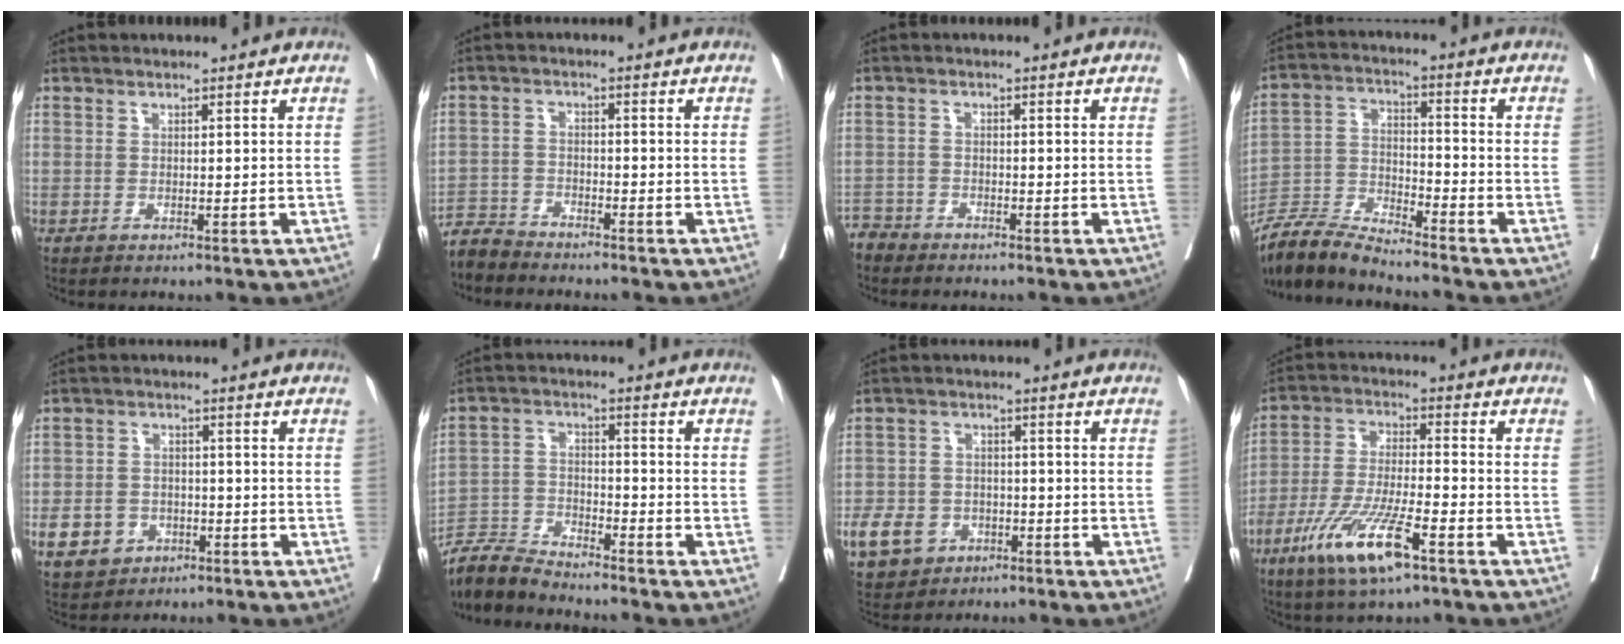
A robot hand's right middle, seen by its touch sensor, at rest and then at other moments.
{"total": 3.8, "force": [-3.8, 0.2, -0.6], "torque": [0.017, -0.011, -0.075]}
{"total": 2.7, "force": [-2.5, 0.7, -0.8], "torque": [0.019, -0.004, -0.053]}
{"total": 8.3, "force": [-8.1, -0.2, 1.7], "torque": [-0.034, -0.002, -0.157]}
{"total": 7.5, "force": [-3.3, 6.2, 2.5], "torque": [-0.056, 0.008, -0.043]}
{"total": 6.7, "force": [-6.7, -0.1, 0.5], "torque": [-0.014, -0.005, -0.130]}
{"total": 9.9, "force": [-4.6, 7.9, 3.7], "torque": [-0.094, 0.006, -0.068]}
{"total": 12.5, "force": [-6.9, 2.1, 10.2], "torque": [-0.206, -0.021, -0.125]}